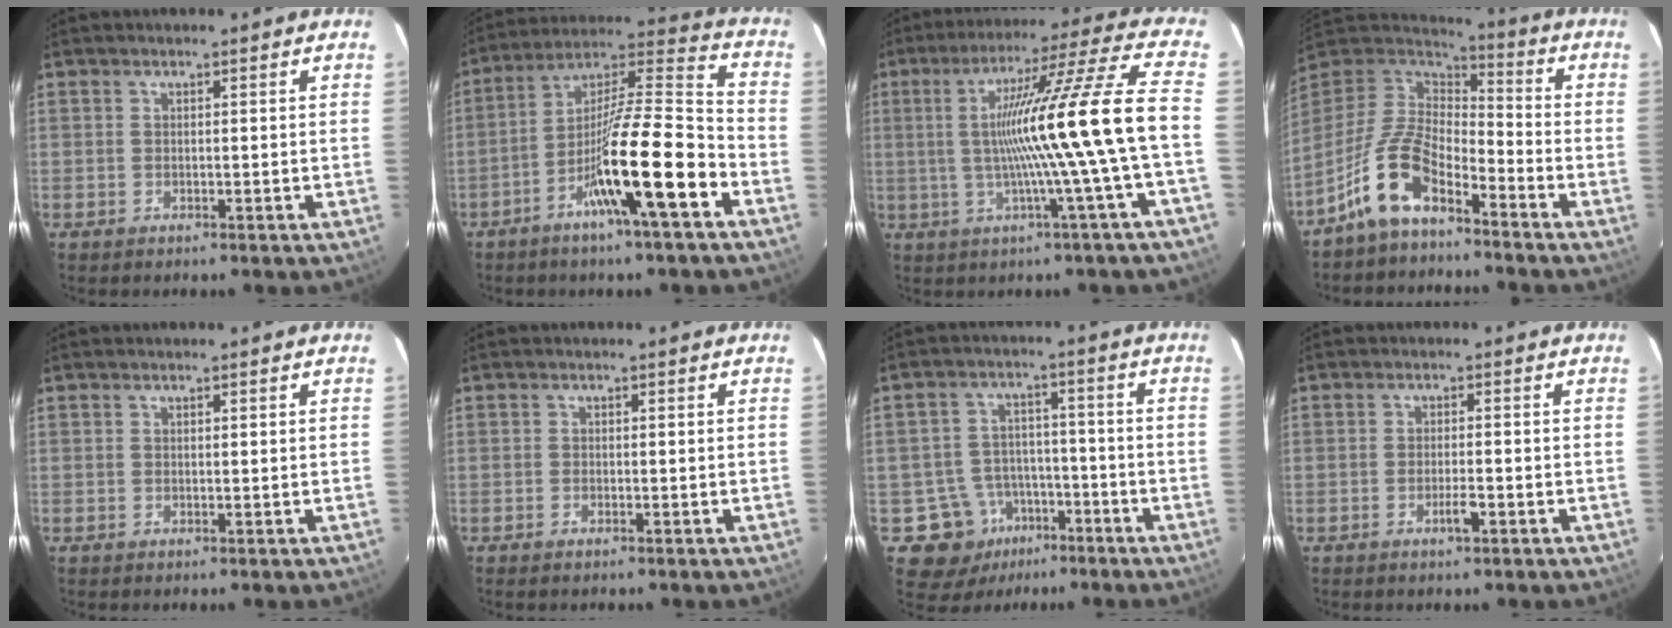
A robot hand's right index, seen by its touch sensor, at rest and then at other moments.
{"total": 16.5, "force": [-7.3, 0.3, 14.8], "torque": [-0.259, -0.003, -0.127]}
{"total": 17.2, "force": [-1.7, -2.8, 16.8], "torque": [-0.264, 0.006, -0.034]}
{"total": 10.8, "force": [-7.2, 4.1, 6.9], "torque": [-0.161, 0.020, -0.143]}
{"total": 0.0}
{"total": 0.6, "force": [-0.5, 0.1, 0.4], "torque": [-0.011, 0.000, -0.005]}
{"total": 9.9, "force": [-4.5, 8.7, 1.3], "torque": [-0.033, 0.027, -0.055]}
{"total": 2.2, "force": [-1.1, 0.2, 1.9], "torque": [-0.034, -0.001, -0.019]}